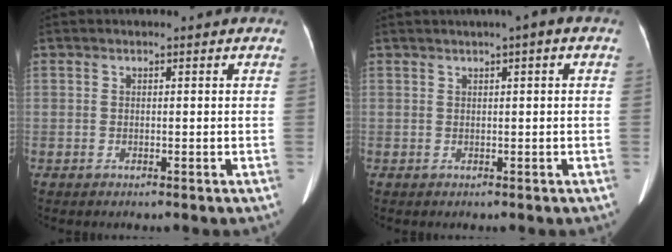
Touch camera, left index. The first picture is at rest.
{"total": 1.7, "force": [0.5, 0.1, 1.6], "torque": [-0.026, 0.012, 0.007]}